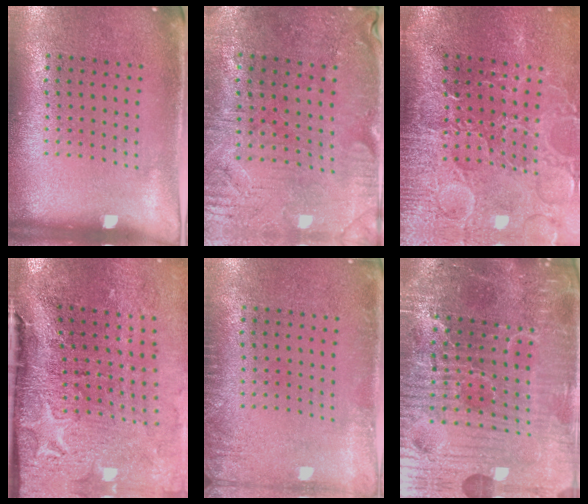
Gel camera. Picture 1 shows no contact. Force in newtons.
{"total": 0.8, "press": 0.6, "slide": 0.5}
{"total": 4.3, "press": 3.8, "slide": 2.0}
{"total": 5.0, "press": 4.0, "slide": 3.0}
{"total": 1.4, "press": 1.4, "slide": 0.3}
{"total": 7.4, "press": 6.6, "slide": 3.4}